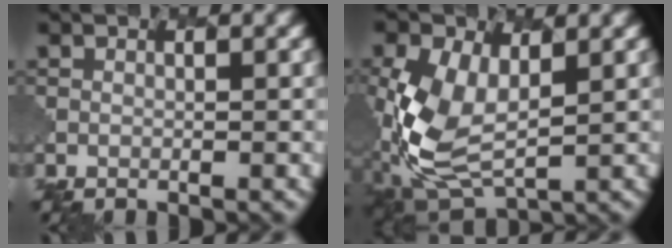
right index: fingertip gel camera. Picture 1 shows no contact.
{"total": 7.9, "force": [-0.1, 4.8, 6.2], "torque": [-0.158, -0.009, 0.000]}